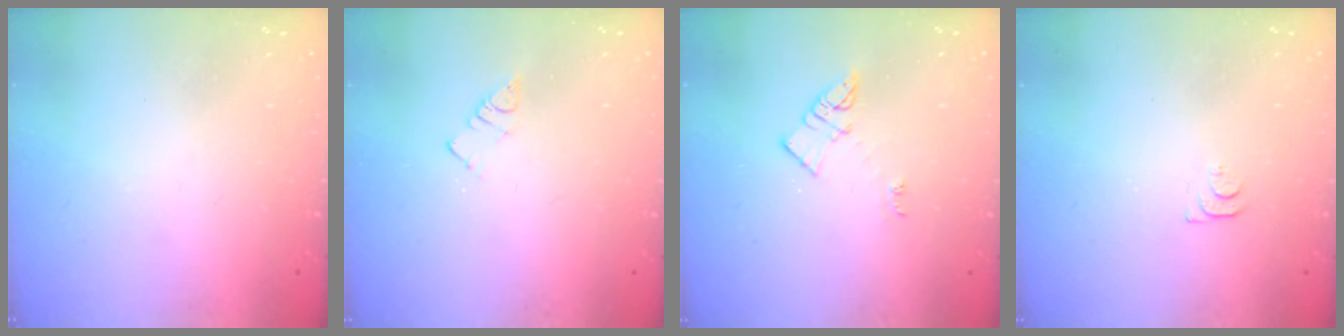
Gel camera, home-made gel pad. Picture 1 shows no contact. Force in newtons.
{"total": 2.7, "press": 2.7, "slide": 0.4}
{"total": 6.5, "press": 6.5, "slide": 0.8}
{"total": 5.3, "press": 5.2, "slide": 0.6}